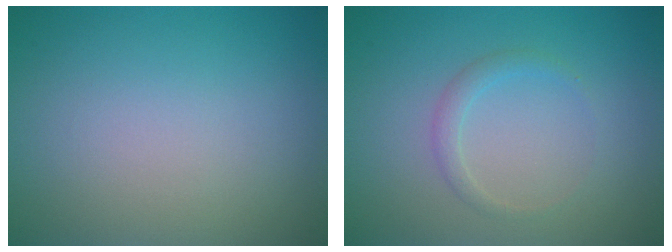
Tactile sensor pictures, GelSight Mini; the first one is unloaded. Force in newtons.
{"total": 1.3, "press": 1.3, "slide": 0.0}